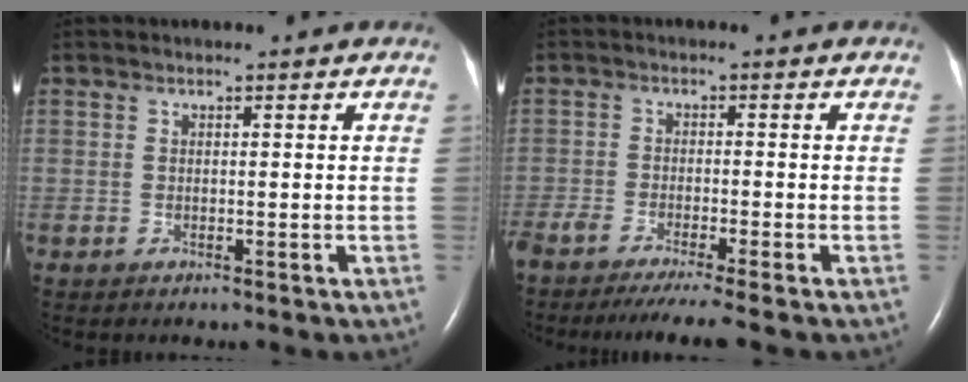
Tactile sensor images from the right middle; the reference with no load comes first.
{"total": 9.2, "force": [-7.8, -0.6, 4.8], "torque": [-0.057, -0.026, -0.121]}